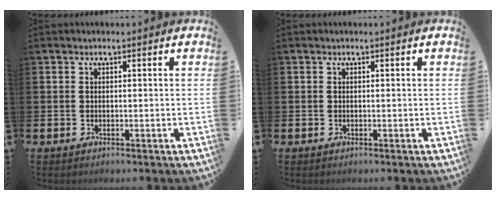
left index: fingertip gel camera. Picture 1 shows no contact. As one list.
[{"total": 0.0}]